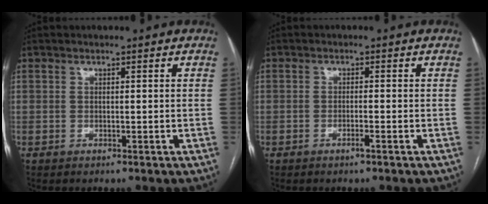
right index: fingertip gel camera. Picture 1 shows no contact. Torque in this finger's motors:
{"motor_torque": [-0.15, 0.09, -0.04, 0.00]}